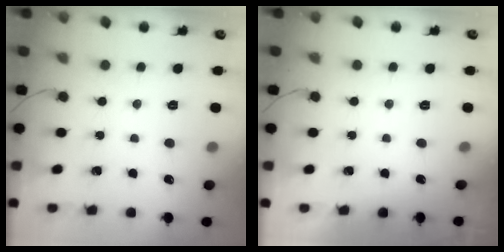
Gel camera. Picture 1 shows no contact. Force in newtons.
{"total": 0.0}